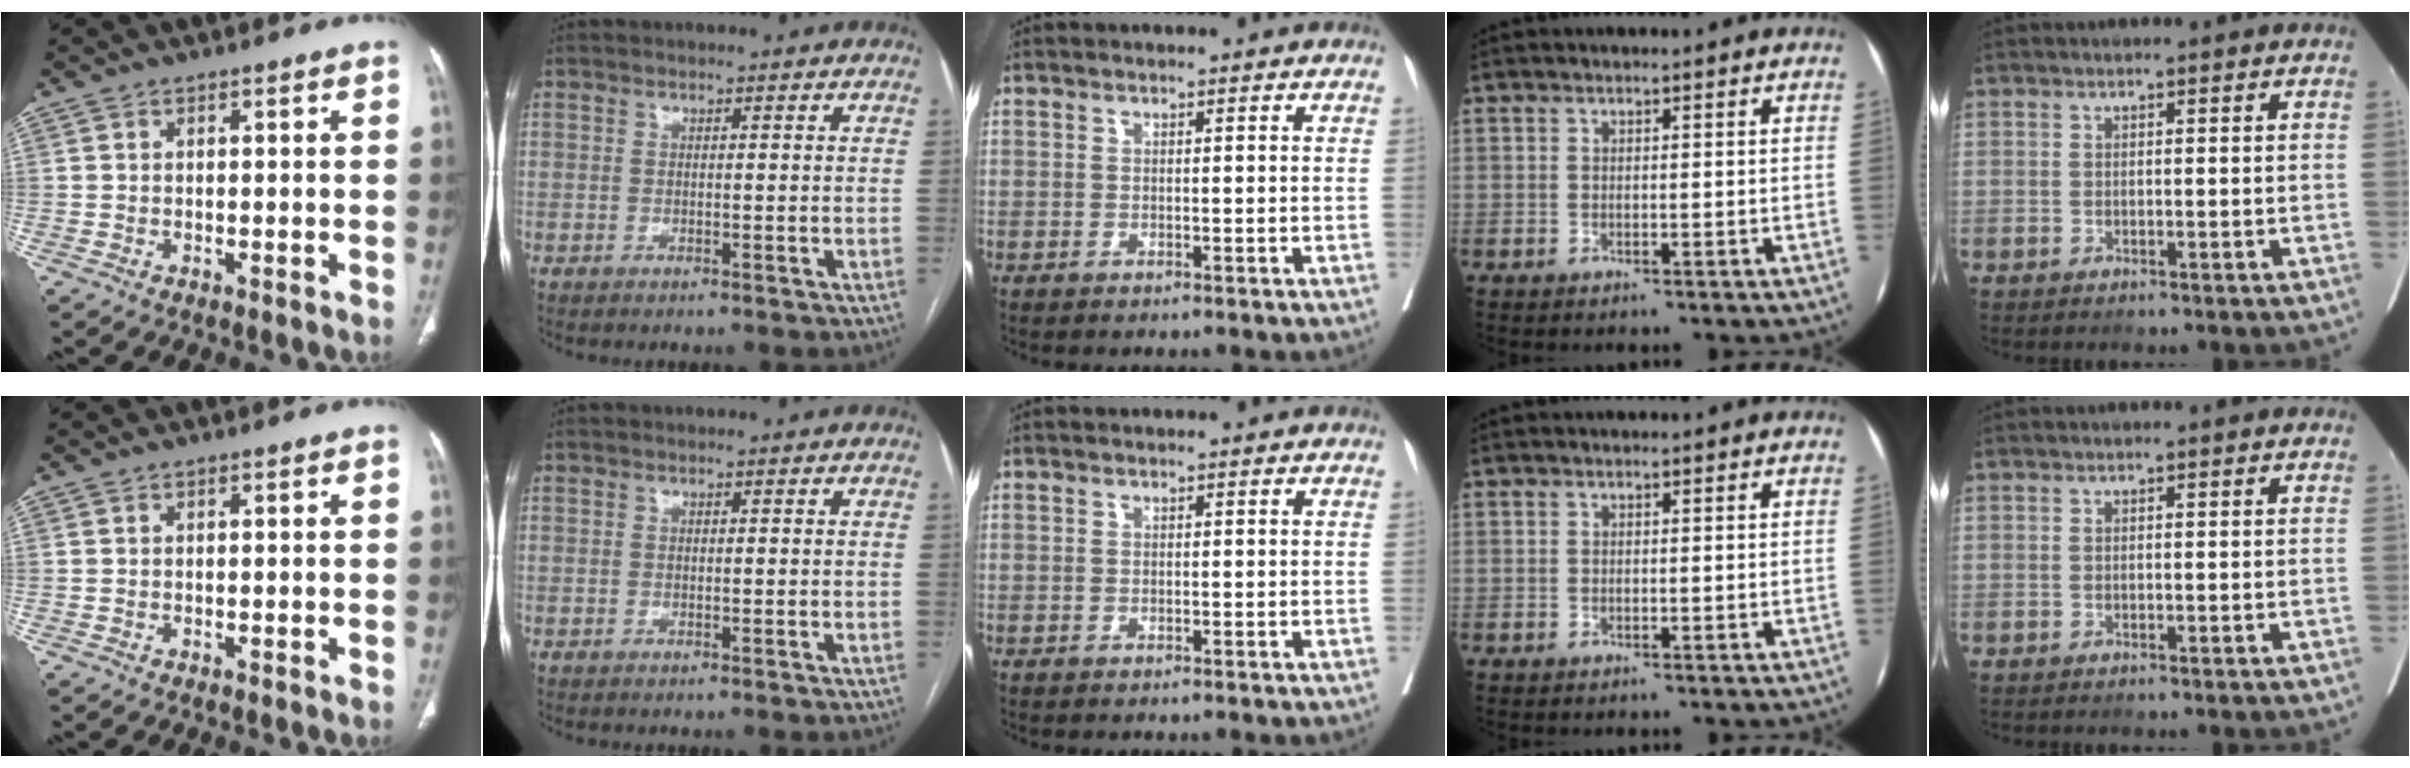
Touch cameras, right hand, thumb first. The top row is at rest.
{}